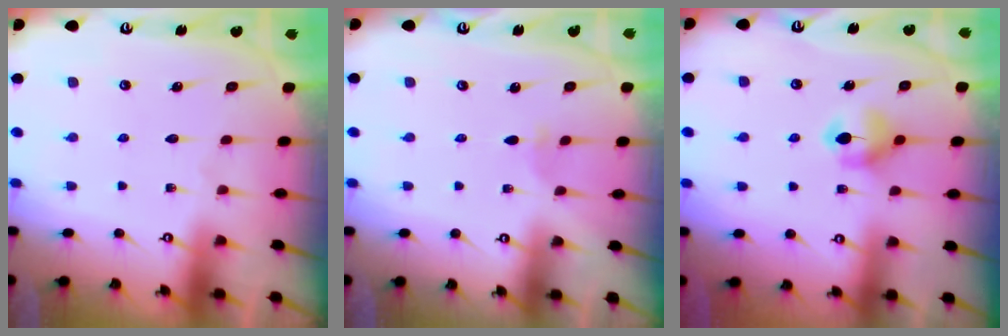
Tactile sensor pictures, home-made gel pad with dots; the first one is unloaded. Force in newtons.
{"total": 1.4, "press": 1.4, "slide": 0.3}
{"total": 5.7, "press": 5.6, "slide": 0.6}